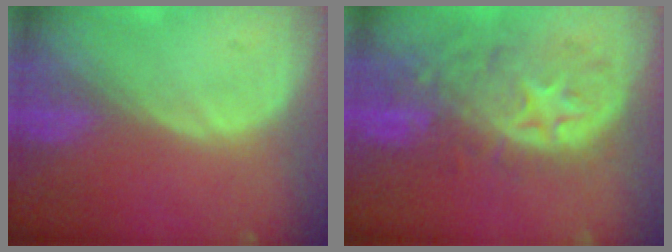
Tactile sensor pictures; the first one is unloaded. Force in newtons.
{"total": 11.0, "press": 9.7, "slide": 5.2}